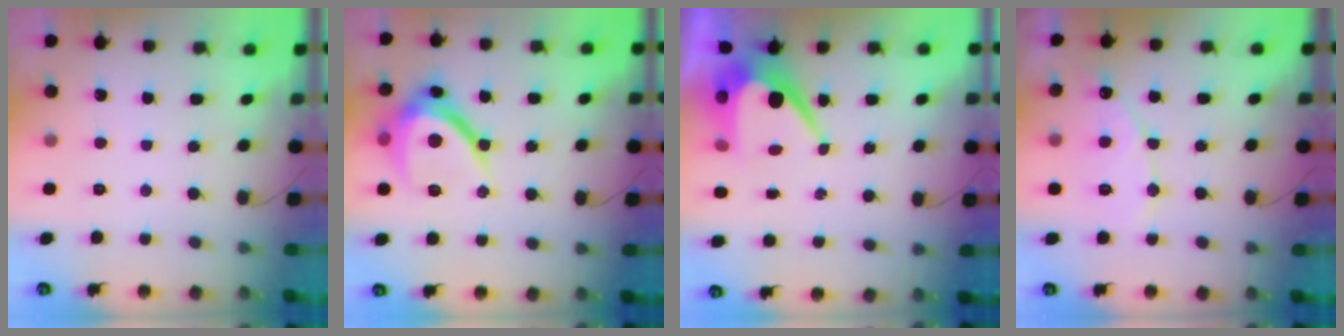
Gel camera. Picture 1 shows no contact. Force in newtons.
{"total": 12.2, "press": 12.2, "slide": 1.3}
{"total": 9.4, "press": 9.4, "slide": 0.9}
{"total": 9.5, "press": 9.5, "slide": 0.7}